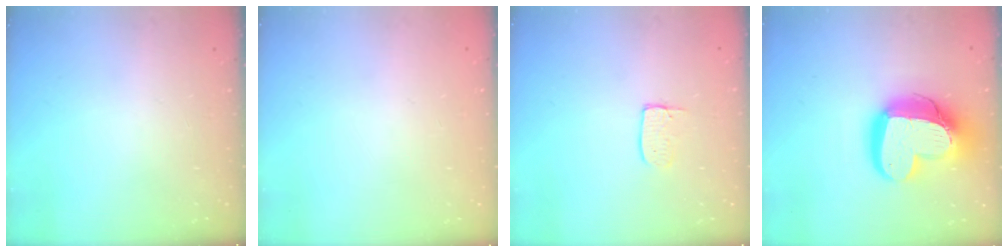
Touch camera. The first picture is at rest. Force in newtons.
{"total": 0.0}
{"total": 4.3, "press": 4.3, "slide": 0.3}
{"total": 21.9, "press": 21.8, "slide": 2.2}